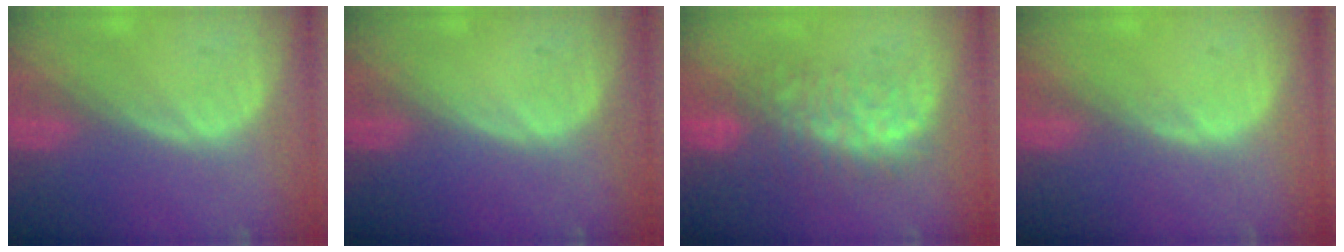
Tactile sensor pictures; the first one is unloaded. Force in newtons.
{"total": 0.0}
{"total": 7.9, "press": 7.7, "slide": 1.8}
{"total": 0.5, "press": 0.5, "slide": 0.1}